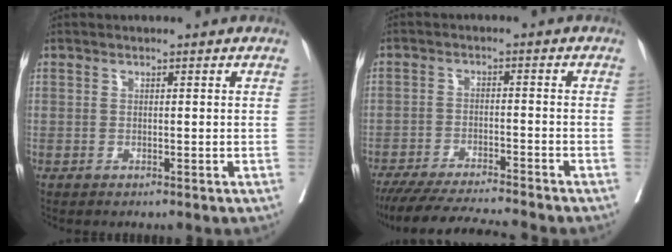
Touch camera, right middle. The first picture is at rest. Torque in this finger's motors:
{"motor_torque": [1.02, -1.13, 0.16, 0.06]}